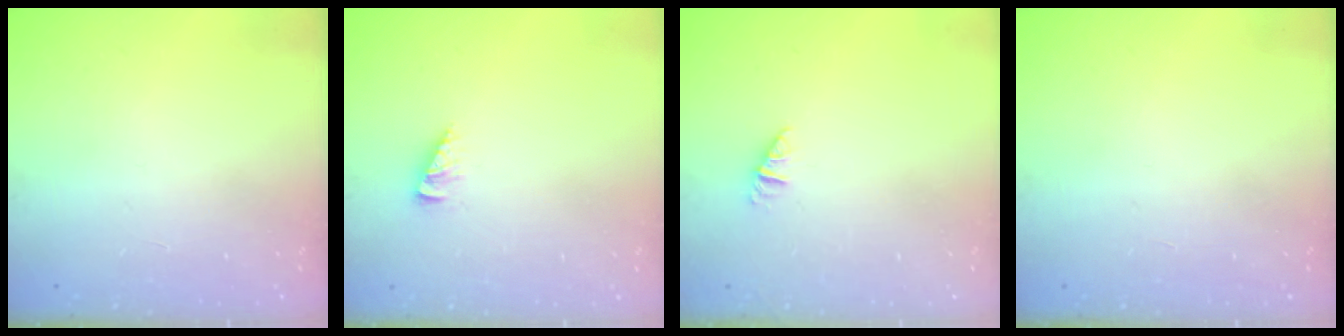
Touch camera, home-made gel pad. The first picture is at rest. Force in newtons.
{"total": 2.5, "press": 2.5, "slide": 0.1}
{"total": 0.6, "press": 0.6, "slide": 0.1}
{"total": 0.0}